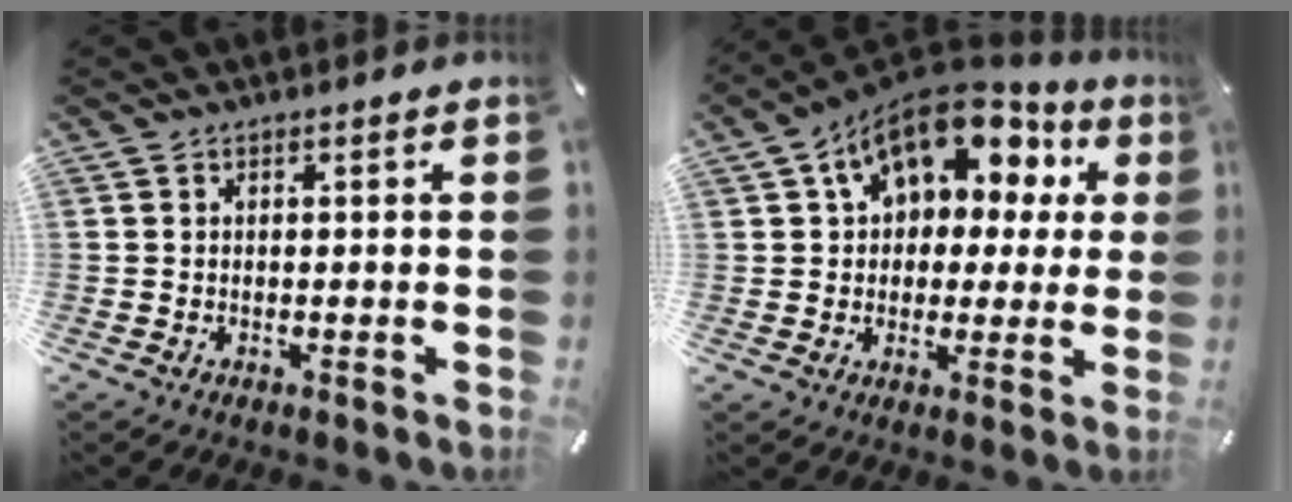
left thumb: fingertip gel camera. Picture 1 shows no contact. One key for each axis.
{"total": 15.7, "fx": 7.8, "fy": 10.2, "fz": 9.0, "tx": -0.147, "ty": -0.037, "tz": 0.141}